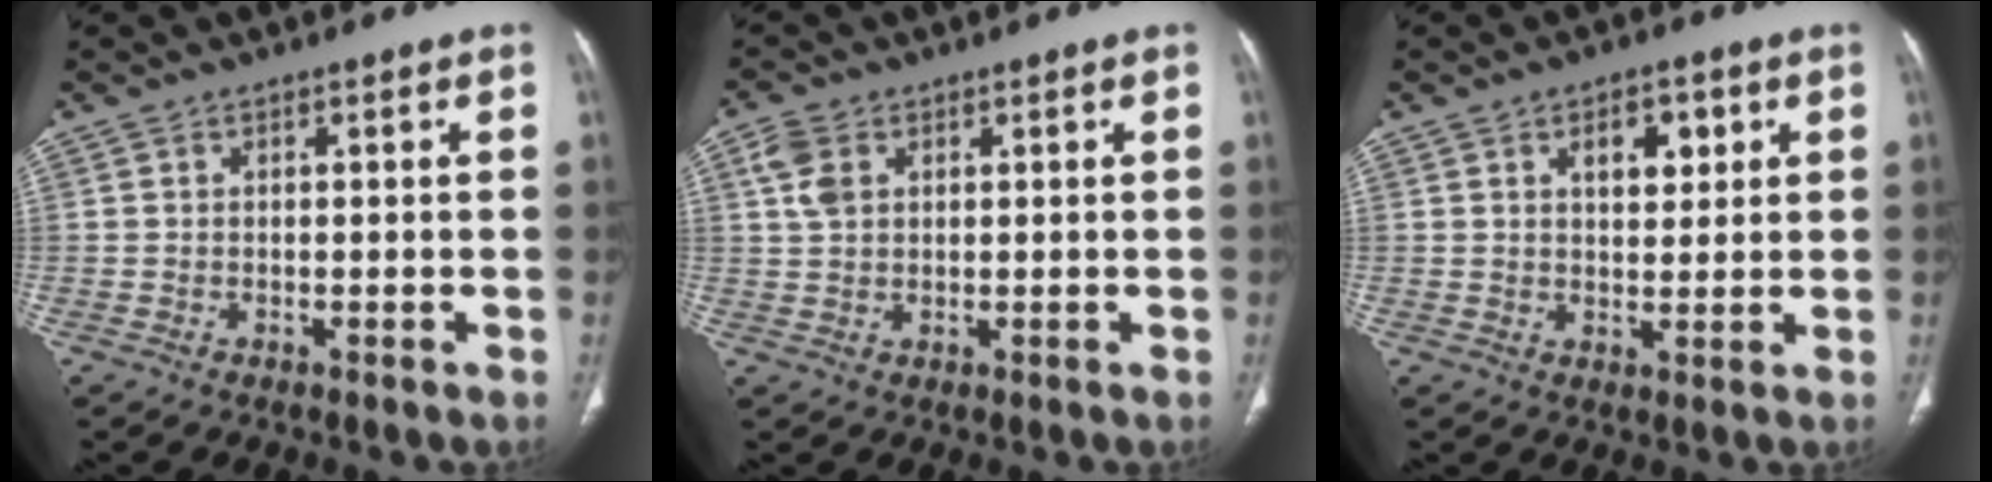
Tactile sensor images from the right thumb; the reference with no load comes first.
{"total": 4.7, "force": [1.8, 3.2, 2.9], "torque": [-0.060, 0.004, 0.038]}
{"total": 6.0, "force": [2.4, 3.3, 4.3], "torque": [-0.043, -0.010, 0.036]}